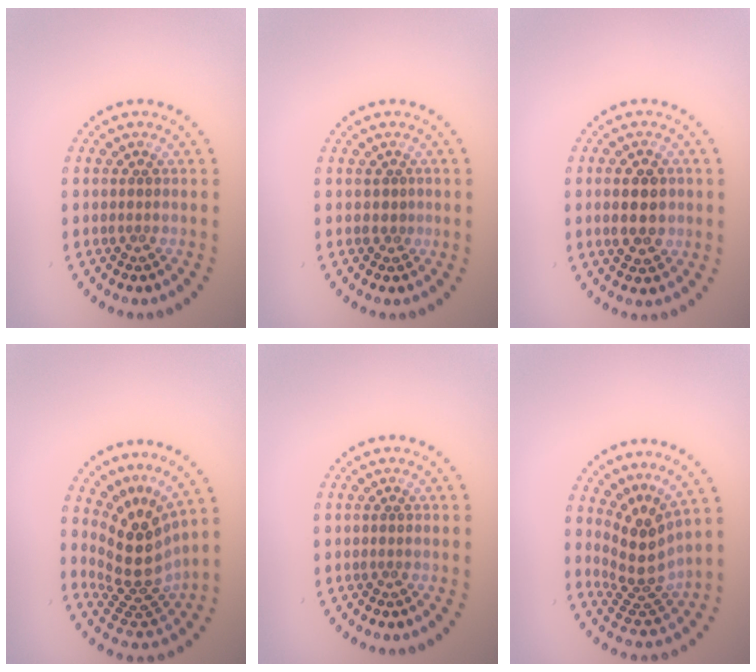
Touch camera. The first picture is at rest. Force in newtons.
{"total": 0.6, "press": 0.3, "slide": 0.5}
{"total": 4.1, "press": 4.1, "slide": 0.1}
{"total": 4.9, "press": 3.5, "slide": 3.4}
{"total": 0.0}
{"total": 4.0, "press": 2.7, "slide": 2.9}